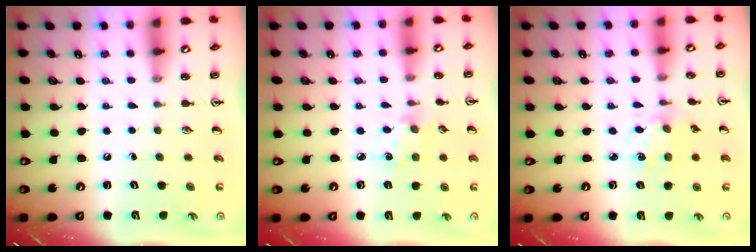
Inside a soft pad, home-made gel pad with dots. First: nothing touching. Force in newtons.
{"total": 1.2, "press": 1.2, "slide": 0.2}
{"total": 2.4, "press": 2.4, "slide": 0.5}